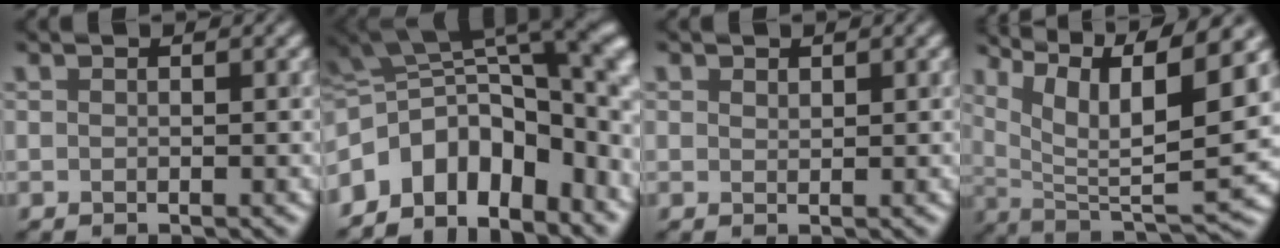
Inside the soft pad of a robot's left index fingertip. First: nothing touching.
{"total": 11.1, "force": [-6.5, 5.6, 7.0], "torque": [-0.121, -0.005, -0.074]}
{"total": 1.9, "force": [-0.3, -1.3, -1.4], "torque": [0.007, -0.015, 0.029]}
{"total": 11.4, "force": [5.7, 2.8, 9.5], "torque": [-0.185, 0.005, 0.139]}